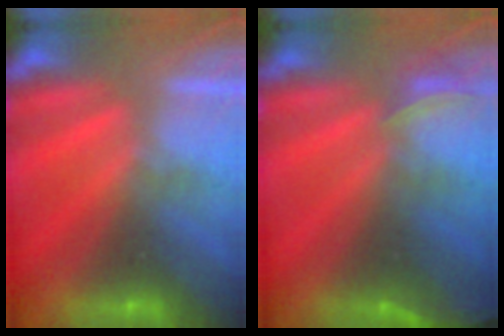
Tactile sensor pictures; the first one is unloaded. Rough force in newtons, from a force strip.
{"total": 2.5}